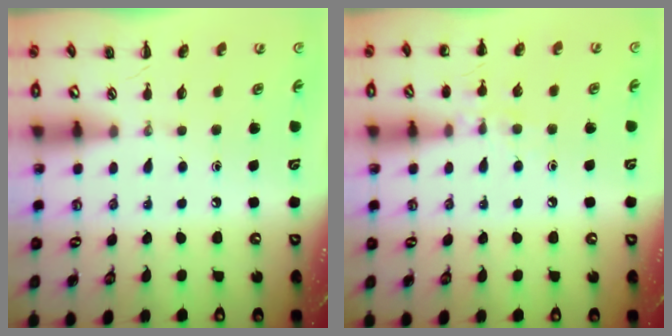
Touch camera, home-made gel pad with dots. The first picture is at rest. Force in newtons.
{"total": 7.3, "press": 7.0, "slide": 2.1}